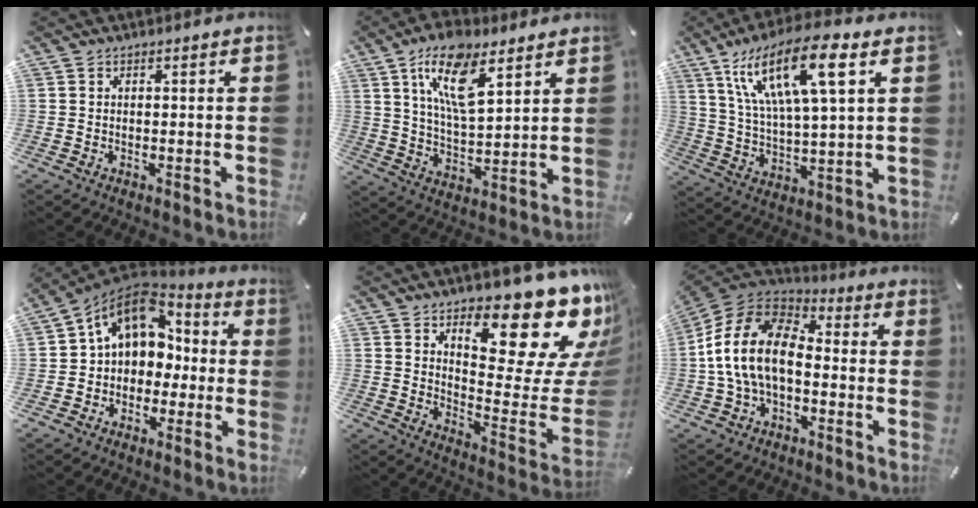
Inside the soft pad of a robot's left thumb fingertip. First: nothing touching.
{"total": 14.7, "force": [8.8, 5.8, 10.2], "torque": [-0.199, -0.023, 0.153]}
{"total": 18.7, "force": [9.4, 5.5, 15.2], "torque": [-0.306, -0.023, 0.149]}
{"total": 12.3, "force": [4.0, 9.5, 6.8], "torque": [-0.134, -0.017, 0.074]}
{"total": 20.2, "force": [13.7, 8.4, 12.3], "torque": [-0.131, -0.128, 0.218]}
{"total": 15.7, "force": [-3.0, 10.1, 11.6], "torque": [-0.257, 0.019, -0.064]}